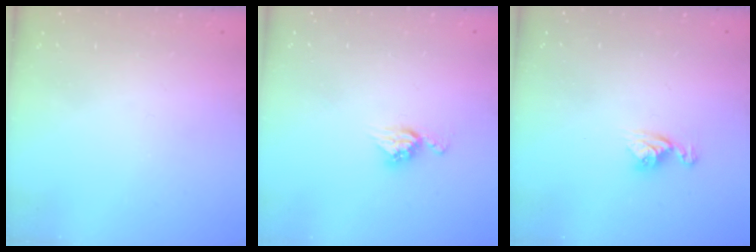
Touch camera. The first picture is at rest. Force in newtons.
{"total": 7.1, "press": 7.1, "slide": 0.3}
{"total": 6.9, "press": 6.9, "slide": 0.7}